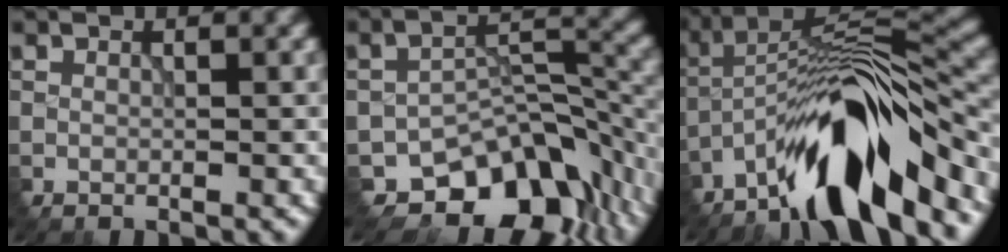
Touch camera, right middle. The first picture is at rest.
{"total": 10.9, "force": [-7.6, 5.7, 5.4], "torque": [-0.069, -0.011, -0.119]}
{"total": 12.1, "force": [-7.8, 2.7, 8.8], "torque": [-0.143, 0.014, -0.145]}